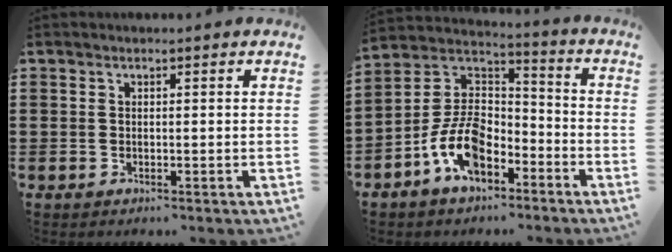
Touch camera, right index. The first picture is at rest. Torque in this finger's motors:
{"motor_torque": [2.14, 0.00, 0.59, 0.06]}